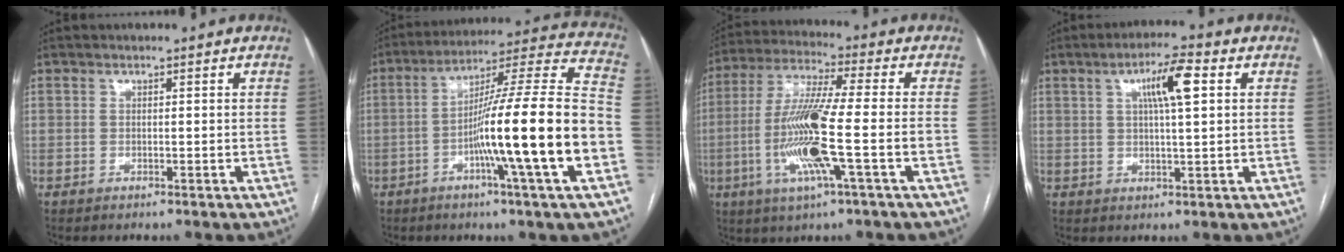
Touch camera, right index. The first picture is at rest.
{"total": 21.4, "force": [-5.9, -0.9, 20.5], "torque": [-0.302, 0.003, -0.103]}
{"total": 14.2, "force": [-3.3, 0.1, 13.8], "torque": [-0.279, -0.010, -0.068]}
{"total": 7.0, "force": [2.3, 0.8, 6.5], "torque": [-0.116, 0.010, 0.037]}